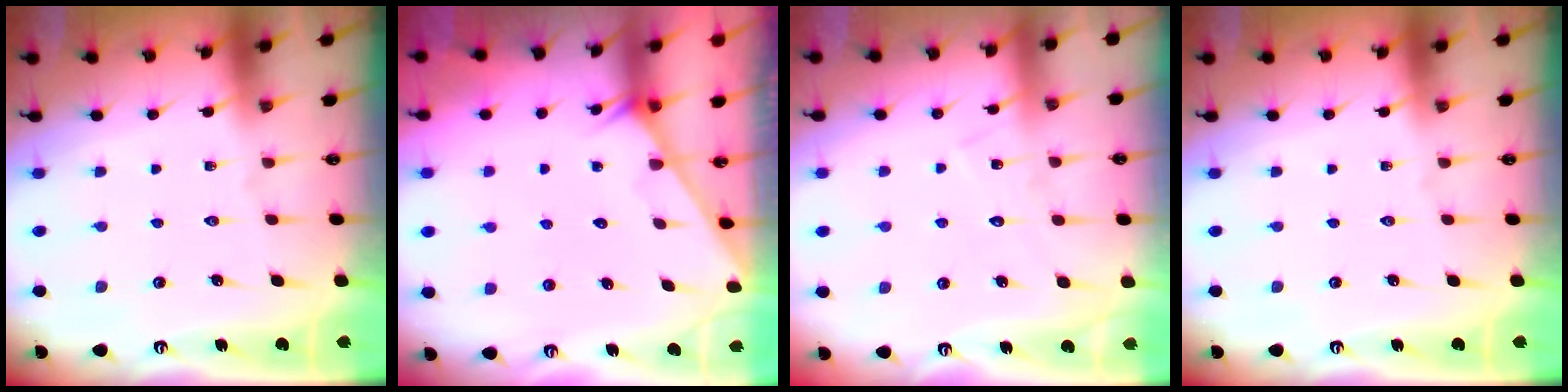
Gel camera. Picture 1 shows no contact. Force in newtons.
{"total": 1.5, "press": 1.4, "slide": 0.1}
{"total": 7.3, "press": 7.3, "slide": 0.2}
{"total": 0.0}